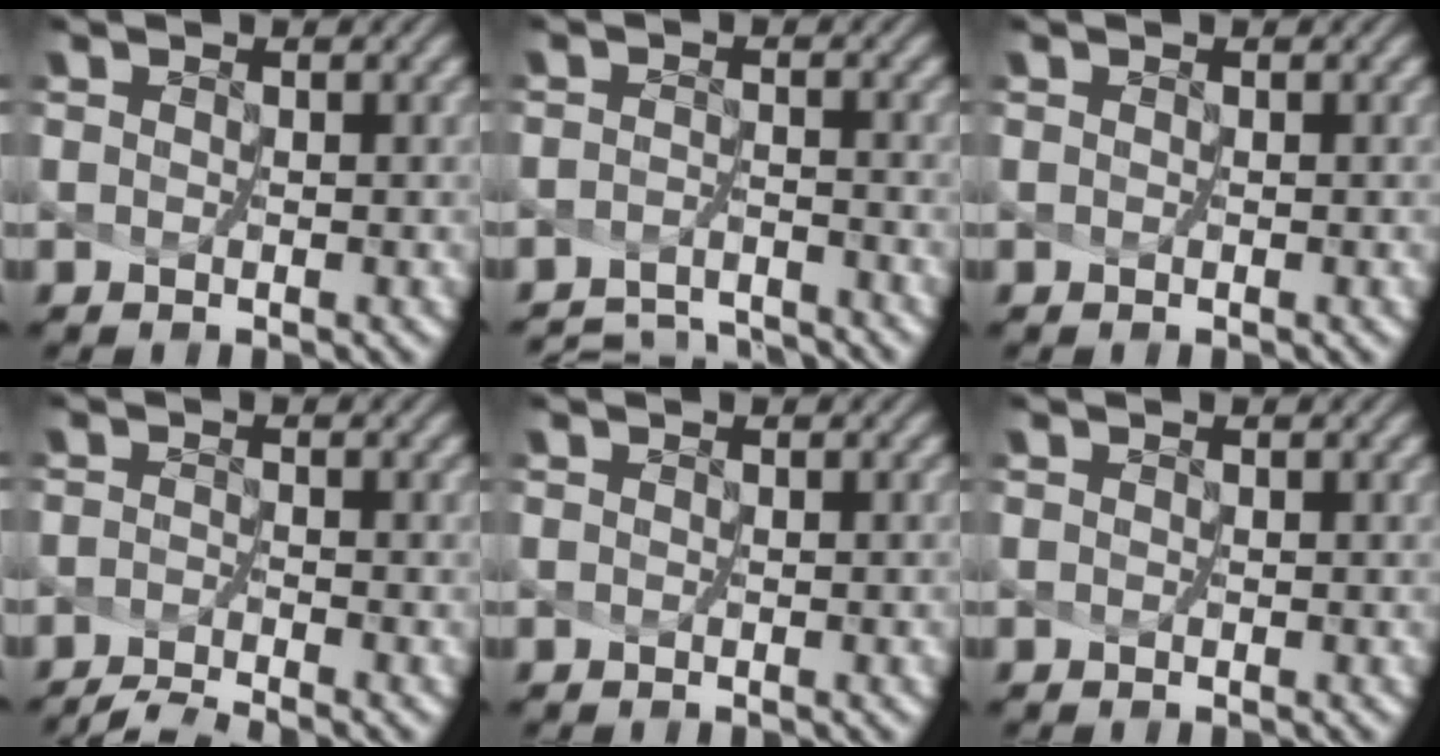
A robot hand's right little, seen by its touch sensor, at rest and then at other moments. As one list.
[{"total": 4.6, "force": [-4.6, 0.0, 0.2], "torque": [-0.004, -0.009, -0.076]}, {"total": 0.0}, {"total": 3.2, "force": [-3.0, -0.3, 1.0], "torque": [-0.022, -0.012, -0.059]}, {"total": 0.6, "force": [-0.1, 0.2, 0.5], "torque": [-0.002, -0.001, -0.004]}, {"total": 0.0}]